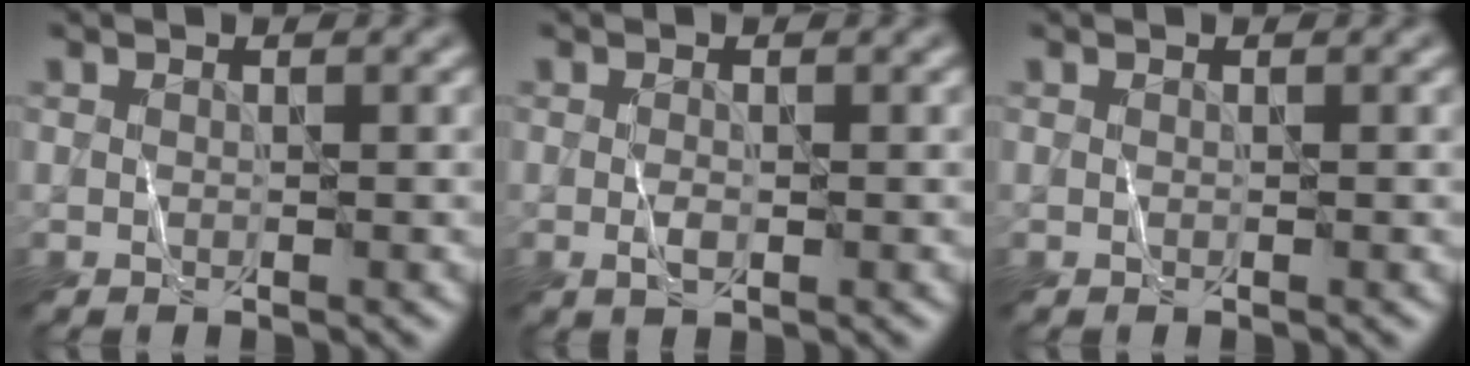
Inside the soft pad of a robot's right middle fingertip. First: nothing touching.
{"total": 1.3, "force": [-0.3, 0.6, 1.2], "torque": [-0.026, 0.000, -0.007]}
{"total": 0.0}